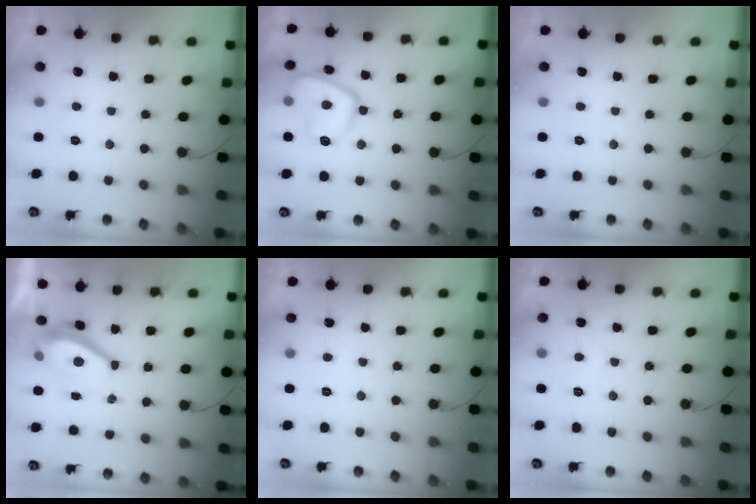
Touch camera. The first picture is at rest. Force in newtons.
{"total": 12.9, "press": 12.9, "slide": 1.3}
{"total": 0.0}
{"total": 4.0, "press": 3.9, "slide": 0.3}
{"total": 1.6, "press": 1.6, "slide": 0.4}
{"total": 4.2, "press": 4.2, "slide": 0.4}